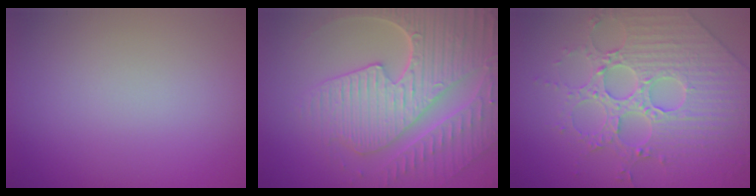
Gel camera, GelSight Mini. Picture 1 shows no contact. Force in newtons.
{"total": 9.1, "press": 6.5, "slide": 6.4}
{"total": 5.2, "press": 5.1, "slide": 1.2}